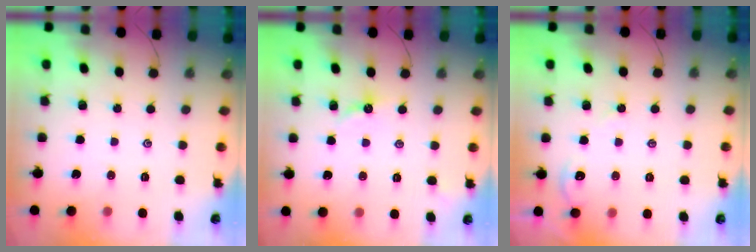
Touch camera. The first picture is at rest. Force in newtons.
{"total": 4.0, "press": 4.0, "slide": 0.6}
{"total": 3.3, "press": 3.3, "slide": 0.3}